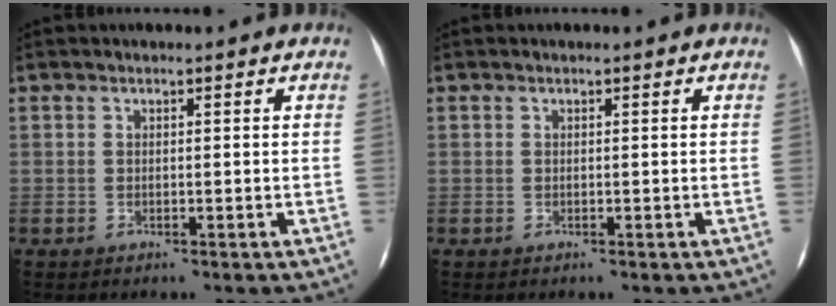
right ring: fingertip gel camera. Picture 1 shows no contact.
{"total": 0.0}